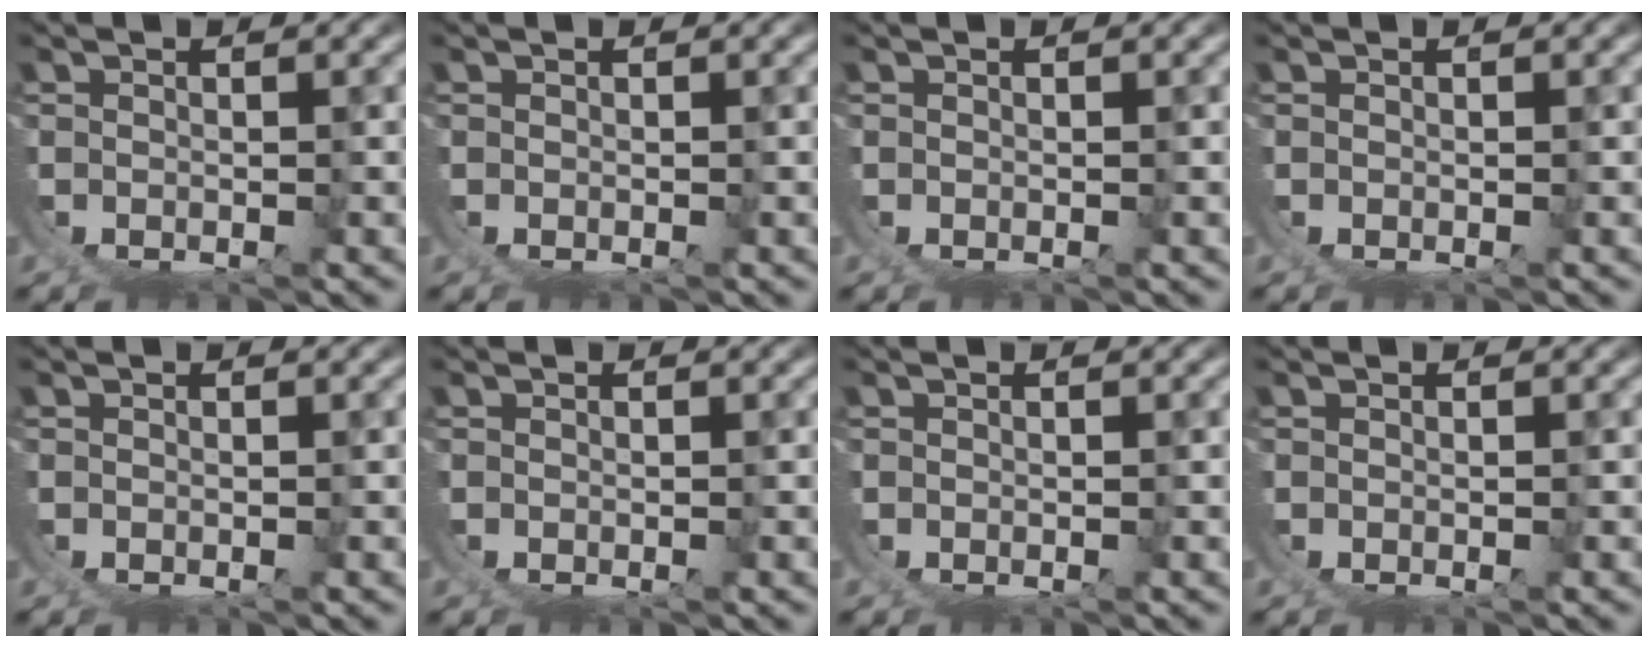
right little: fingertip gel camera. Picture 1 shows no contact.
{"total": 0.0}
{"total": 0.0}
{"total": 0.0}
{"total": 0.0}
{"total": 0.0}
{"total": 0.0}
{"total": 0.0}